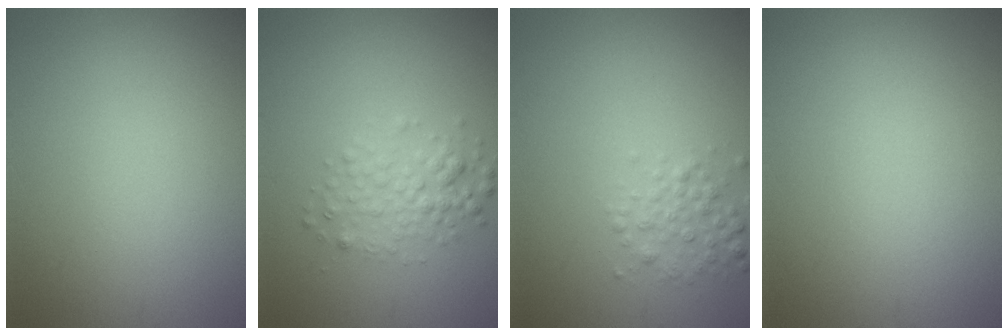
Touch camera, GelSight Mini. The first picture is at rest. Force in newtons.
{"total": 2.5, "press": 2.5, "slide": 0.1}
{"total": 2.1, "press": 2.1, "slide": 0.0}
{"total": 0.0}